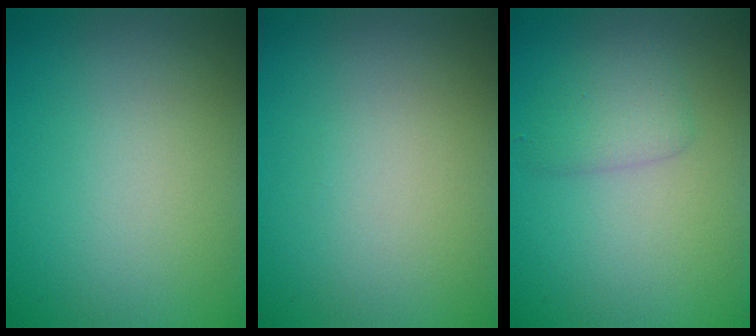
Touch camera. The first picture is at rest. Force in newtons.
{"total": 0.0}
{"total": 2.0, "press": 2.0, "slide": 0.1}